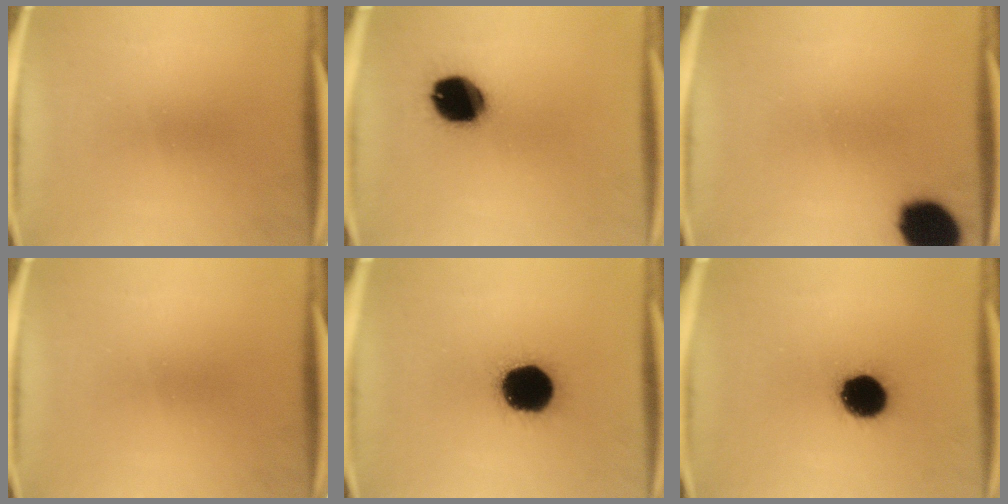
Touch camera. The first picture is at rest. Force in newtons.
{"total": 14.8}
{"total": 13.5}
{"total": 0.0}
{"total": 18.3}
{"total": 12.5}